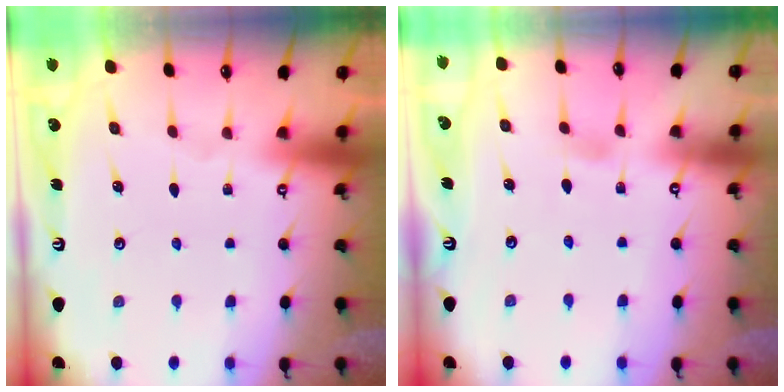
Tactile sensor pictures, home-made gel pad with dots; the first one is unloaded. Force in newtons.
{"total": 4.1, "press": 4.1, "slide": 0.5}